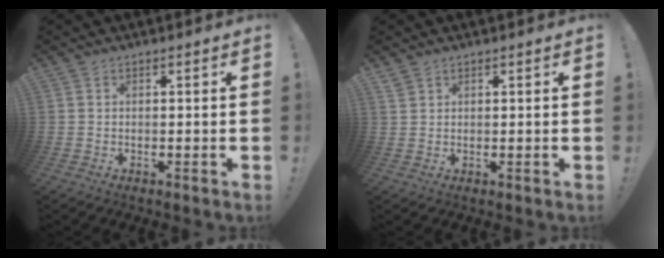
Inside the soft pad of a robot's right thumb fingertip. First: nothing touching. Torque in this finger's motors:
{"motor_torque": [-0.05, 0.27, -0.01, 0.21, 0.00]}